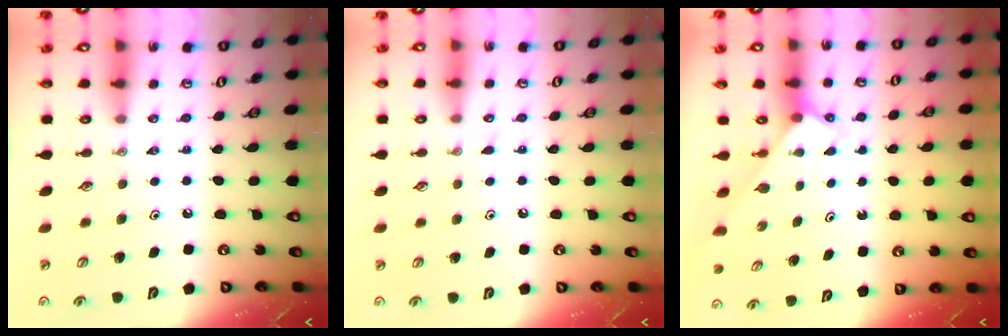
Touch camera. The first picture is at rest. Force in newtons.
{"total": 4.5, "press": 4.4, "slide": 0.5}
{"total": 2.1, "press": 2.1, "slide": 0.2}